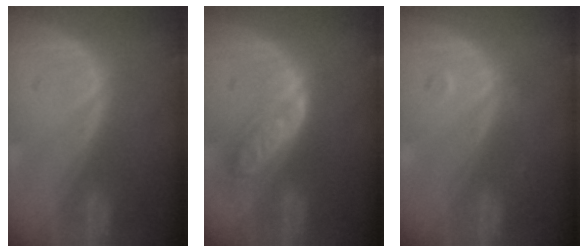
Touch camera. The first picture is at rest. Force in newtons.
{"total": 6.3, "press": 5.6, "slide": 2.8}
{"total": 1.3, "press": 1.3, "slide": 0.1}